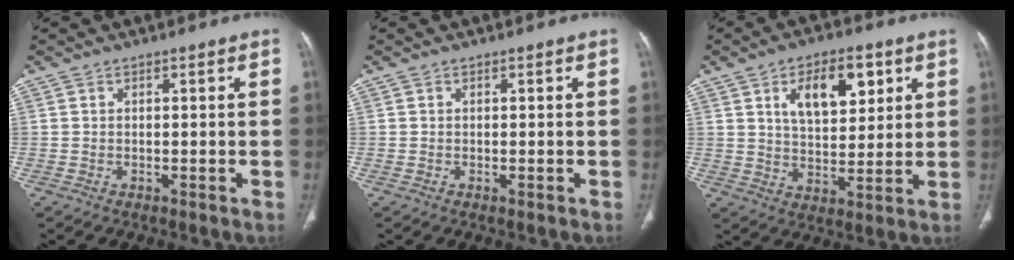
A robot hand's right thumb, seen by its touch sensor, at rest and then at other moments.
{"total": 0.0}
{"total": 12.5, "force": [5.2, 6.6, 9.2], "torque": [-0.111, -0.020, 0.088]}